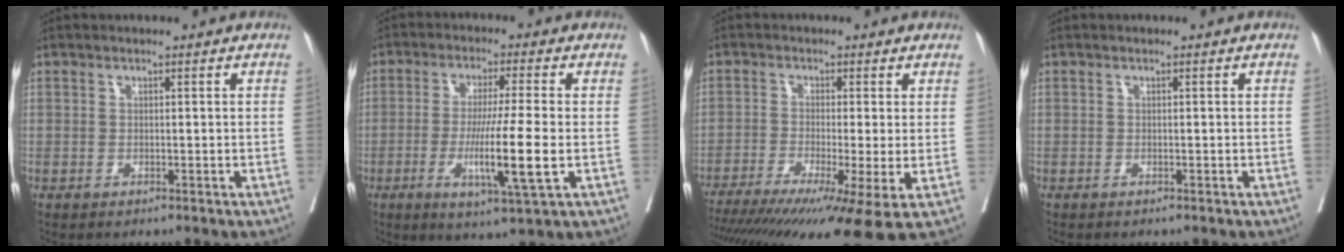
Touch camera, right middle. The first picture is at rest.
{"total": 10.5, "force": [-2.5, -0.6, 10.1], "torque": [-0.181, -0.028, -0.047]}
{"total": 16.1, "force": [-10.7, 0.3, 12.1], "torque": [-0.174, -0.035, -0.168]}
{"total": 0.0}